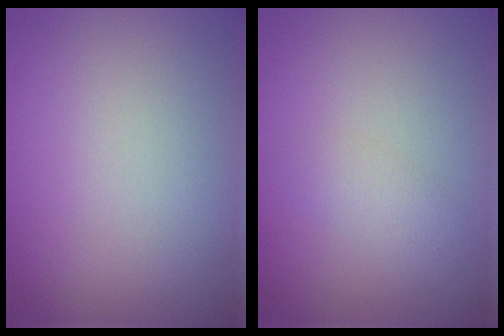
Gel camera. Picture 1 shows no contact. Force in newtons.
{"total": 1.4, "press": 1.4, "slide": 0.0}